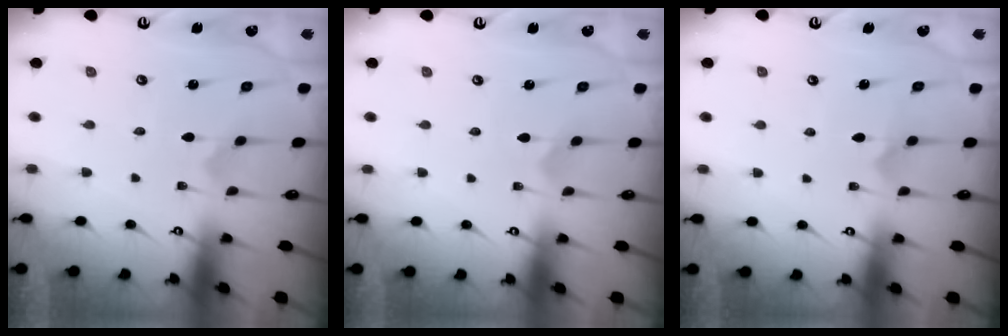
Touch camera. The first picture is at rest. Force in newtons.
{"total": 1.4, "press": 1.4, "slide": 0.1}
{"total": 7.0, "press": 7.0, "slide": 0.6}